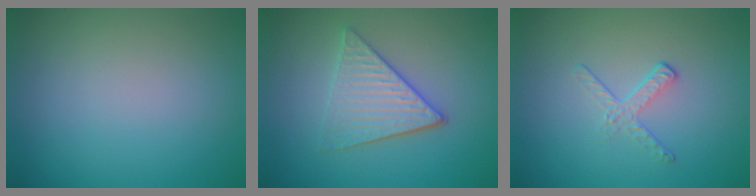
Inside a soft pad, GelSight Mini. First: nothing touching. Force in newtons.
{"total": 3.9, "press": 3.3, "slide": 2.0}
{"total": 1.7, "press": 0.7, "slide": 1.5}